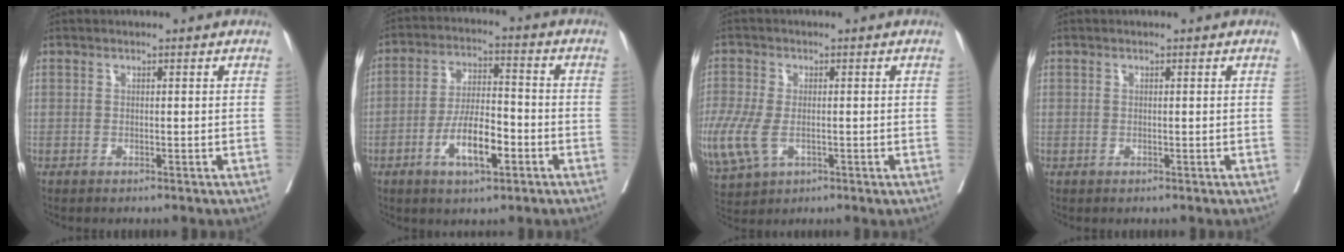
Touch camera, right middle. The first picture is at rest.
{"total": 8.6, "force": [-3.7, 2.5, 7.4], "torque": [-0.138, 0.003, -0.065]}
{"total": 12.8, "force": [-3.4, 8.0, 9.4], "torque": [-0.264, -0.018, -0.052]}
{"total": 0.0}